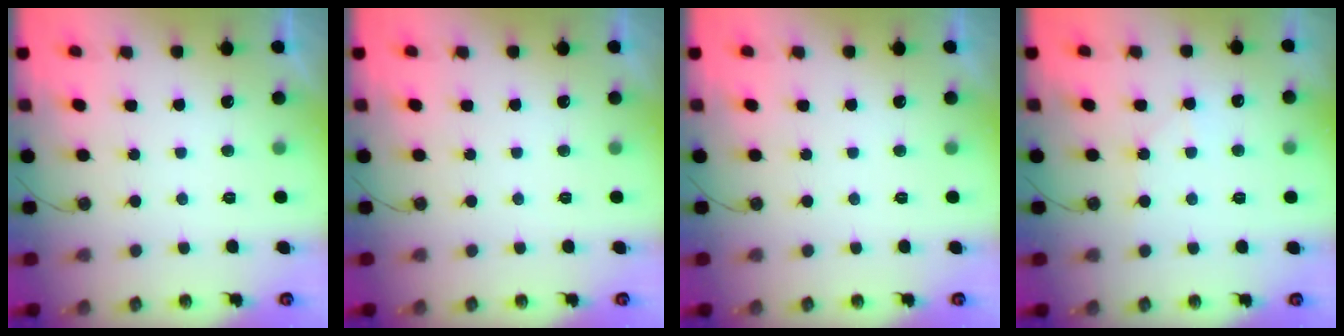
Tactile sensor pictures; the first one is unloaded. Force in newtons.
{"total": 0.0}
{"total": 0.0}
{"total": 3.9, "press": 3.9, "slide": 0.6}